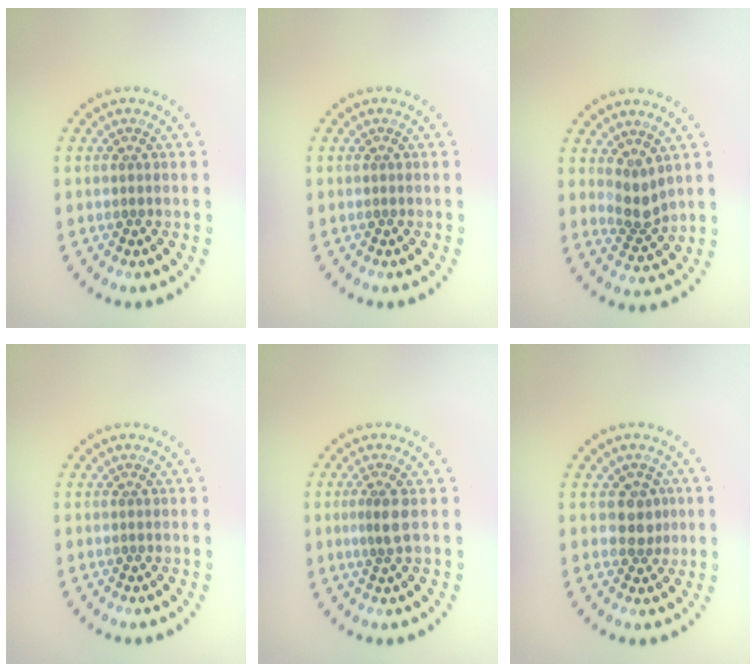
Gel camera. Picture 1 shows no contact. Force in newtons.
{"total": 0.0}
{"total": 2.3, "press": 1.9, "slide": 1.3}
{"total": 0.0}
{"total": 2.0, "press": 1.5, "slide": 1.2}
{"total": 2.2, "press": 2.0, "slide": 0.9}